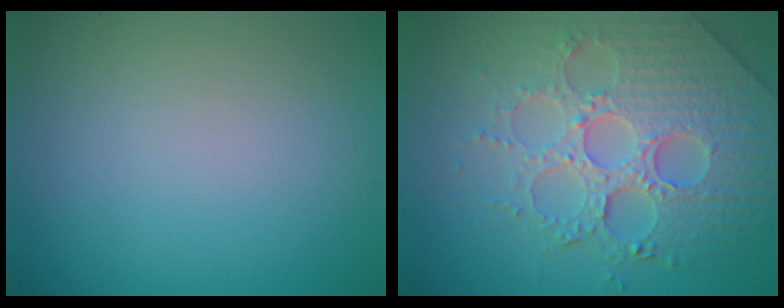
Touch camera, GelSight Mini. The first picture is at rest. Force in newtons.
{"total": 6.7, "press": 5.7, "slide": 3.4}